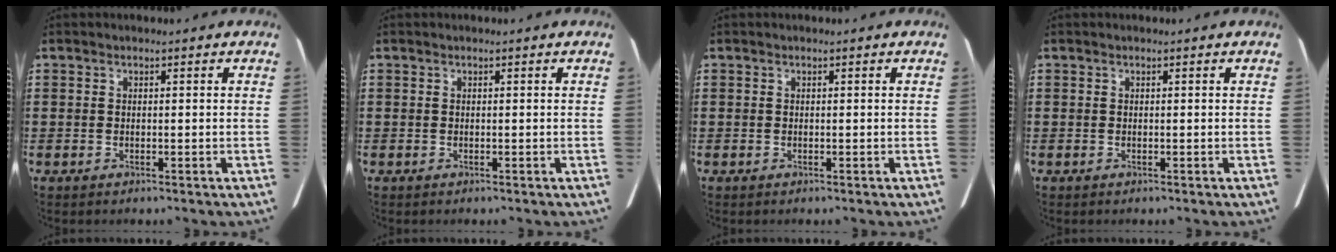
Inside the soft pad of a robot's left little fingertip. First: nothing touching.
{"total": 0.0}
{"total": 0.0}
{"total": 0.0}